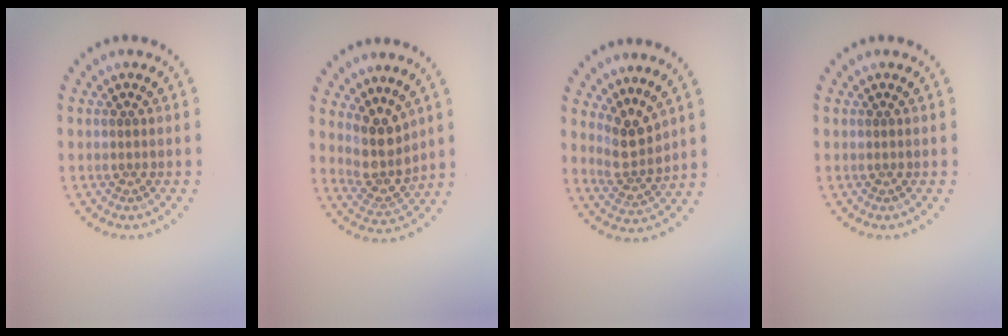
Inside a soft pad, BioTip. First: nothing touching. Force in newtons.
{"total": 3.6, "press": 2.9, "slide": 2.1}
{"total": 2.8, "press": 2.4, "slide": 1.5}
{"total": 0.0}